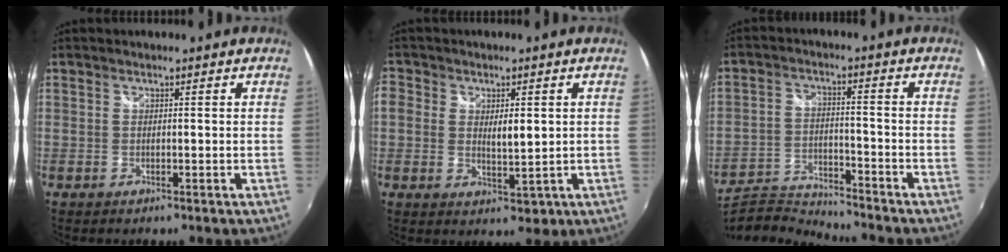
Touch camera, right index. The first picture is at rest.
{"total": 5.5, "force": [0.2, 4.0, 3.8], "torque": [-0.076, 0.000, 0.004]}
{"total": 12.3, "force": [-12.0, 1.2, 2.5], "torque": [-0.069, -0.011, -0.216]}